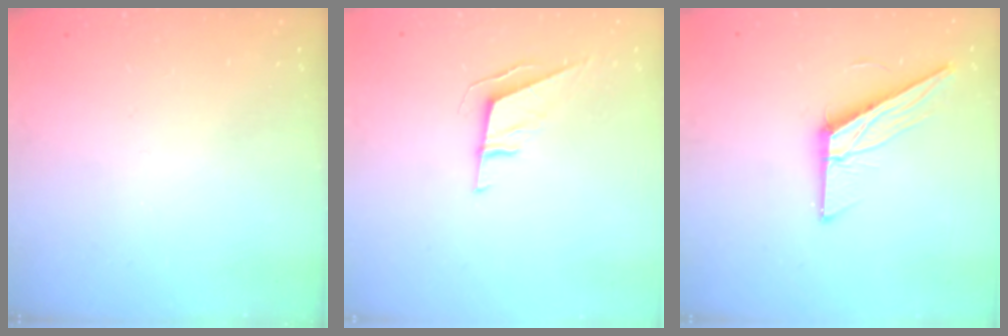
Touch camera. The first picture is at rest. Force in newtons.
{"total": 5.9, "press": 5.7, "slide": 1.3}
{"total": 11.5, "press": 11.5, "slide": 0.2}